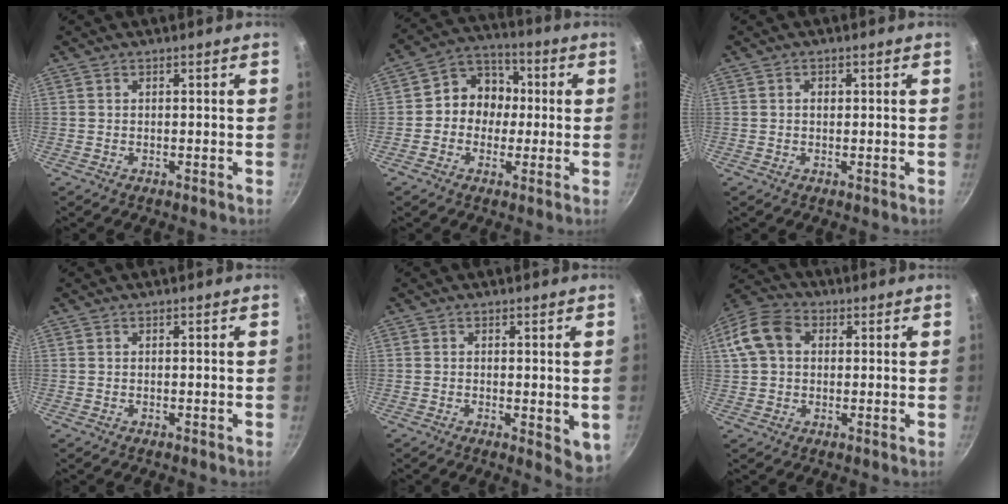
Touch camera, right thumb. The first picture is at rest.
{"total": 9.7, "force": [-0.1, 8.5, 4.6], "torque": [-0.020, 0.027, -0.022]}
{"total": 1.3, "force": [0.2, 1.0, 0.7], "torque": [-0.009, 0.003, 0.001]}
{"total": 0.0}
{"total": 4.8, "force": [-0.2, 2.2, 4.2], "torque": [-0.052, -0.014, -0.001]}
{"total": 10.4, "force": [2.0, 7.8, 6.5], "torque": [-0.111, 0.023, 0.021]}